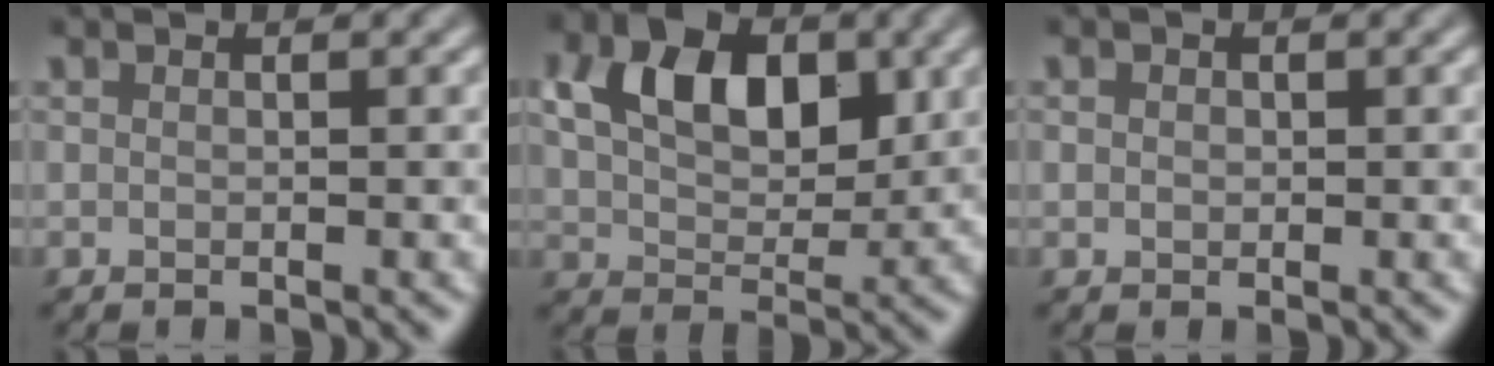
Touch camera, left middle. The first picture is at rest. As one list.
[{"total": 6.9, "force": [2.2, 4.6, 4.7], "torque": [-0.087, 0.005, 0.039]}, {"total": 0.6, "force": [0.0, 0.6, 0.2], "torque": [-0.002, 0.000, -0.001]}]